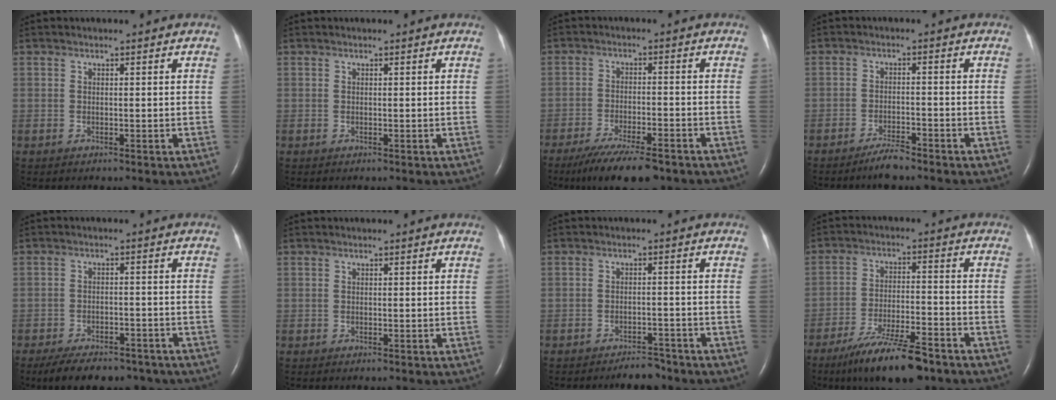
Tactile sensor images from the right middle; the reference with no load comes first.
{"total": 0.0}
{"total": 11.1, "force": [-8.6, 1.8, 6.9], "torque": [-0.114, -0.023, -0.137]}
{"total": 3.5, "force": [-3.0, 0.4, 1.7], "torque": [-0.038, -0.005, -0.055]}
{"total": 12.1, "force": [-9.5, 5.3, 5.5], "torque": [-0.086, 0.002, -0.131]}
{"total": 0.0}
{"total": 3.6, "force": [-3.3, 1.1, 1.0], "torque": [-0.015, 0.001, -0.048]}
{"total": 12.3, "force": [-9.1, 1.7, 8.0], "torque": [-0.143, -0.023, -0.157]}